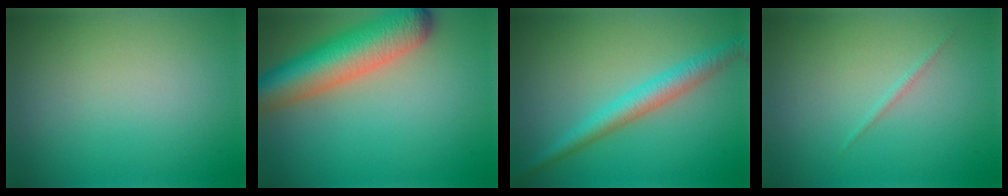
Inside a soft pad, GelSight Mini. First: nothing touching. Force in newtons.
{"total": 8.4, "press": 8.4, "slide": 0.4}
{"total": 3.4, "press": 3.4, "slide": 0.2}
{"total": 0.5, "press": 0.5, "slide": 0.0}